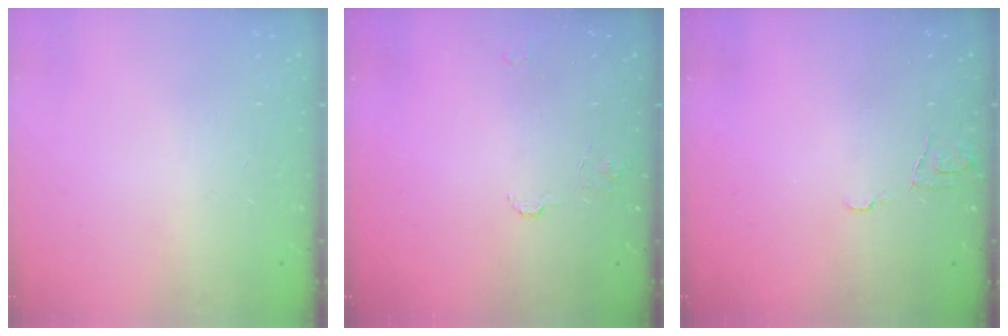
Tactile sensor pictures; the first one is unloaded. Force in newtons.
{"total": 5.7, "press": 5.6, "slide": 0.6}
{"total": 5.9, "press": 5.9, "slide": 0.5}